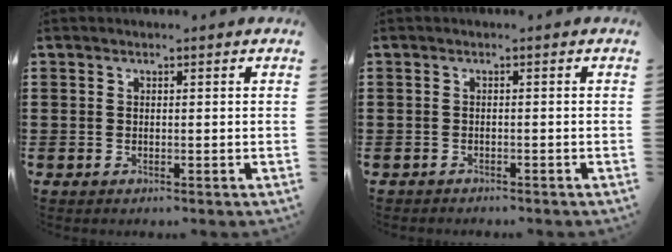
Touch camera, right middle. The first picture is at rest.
{"total": 0.8, "force": [-0.8, 0.1, -0.1], "torque": [-0.001, 0.002, -0.018]}